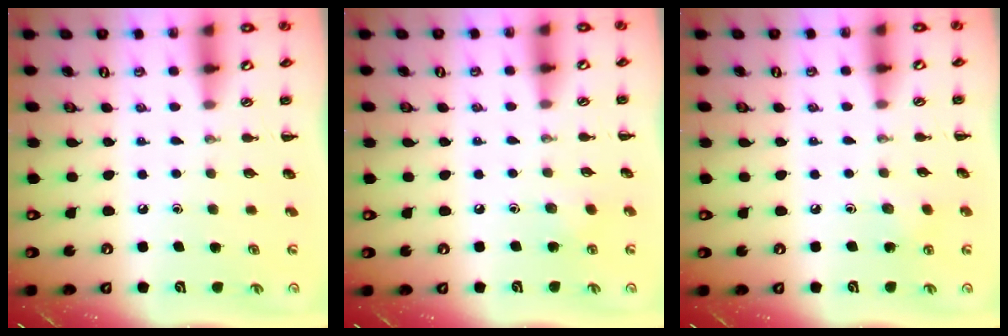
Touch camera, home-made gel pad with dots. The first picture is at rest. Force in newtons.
{"total": 6.2, "press": 5.9, "slide": 1.8}
{"total": 6.1, "press": 5.9, "slide": 1.8}